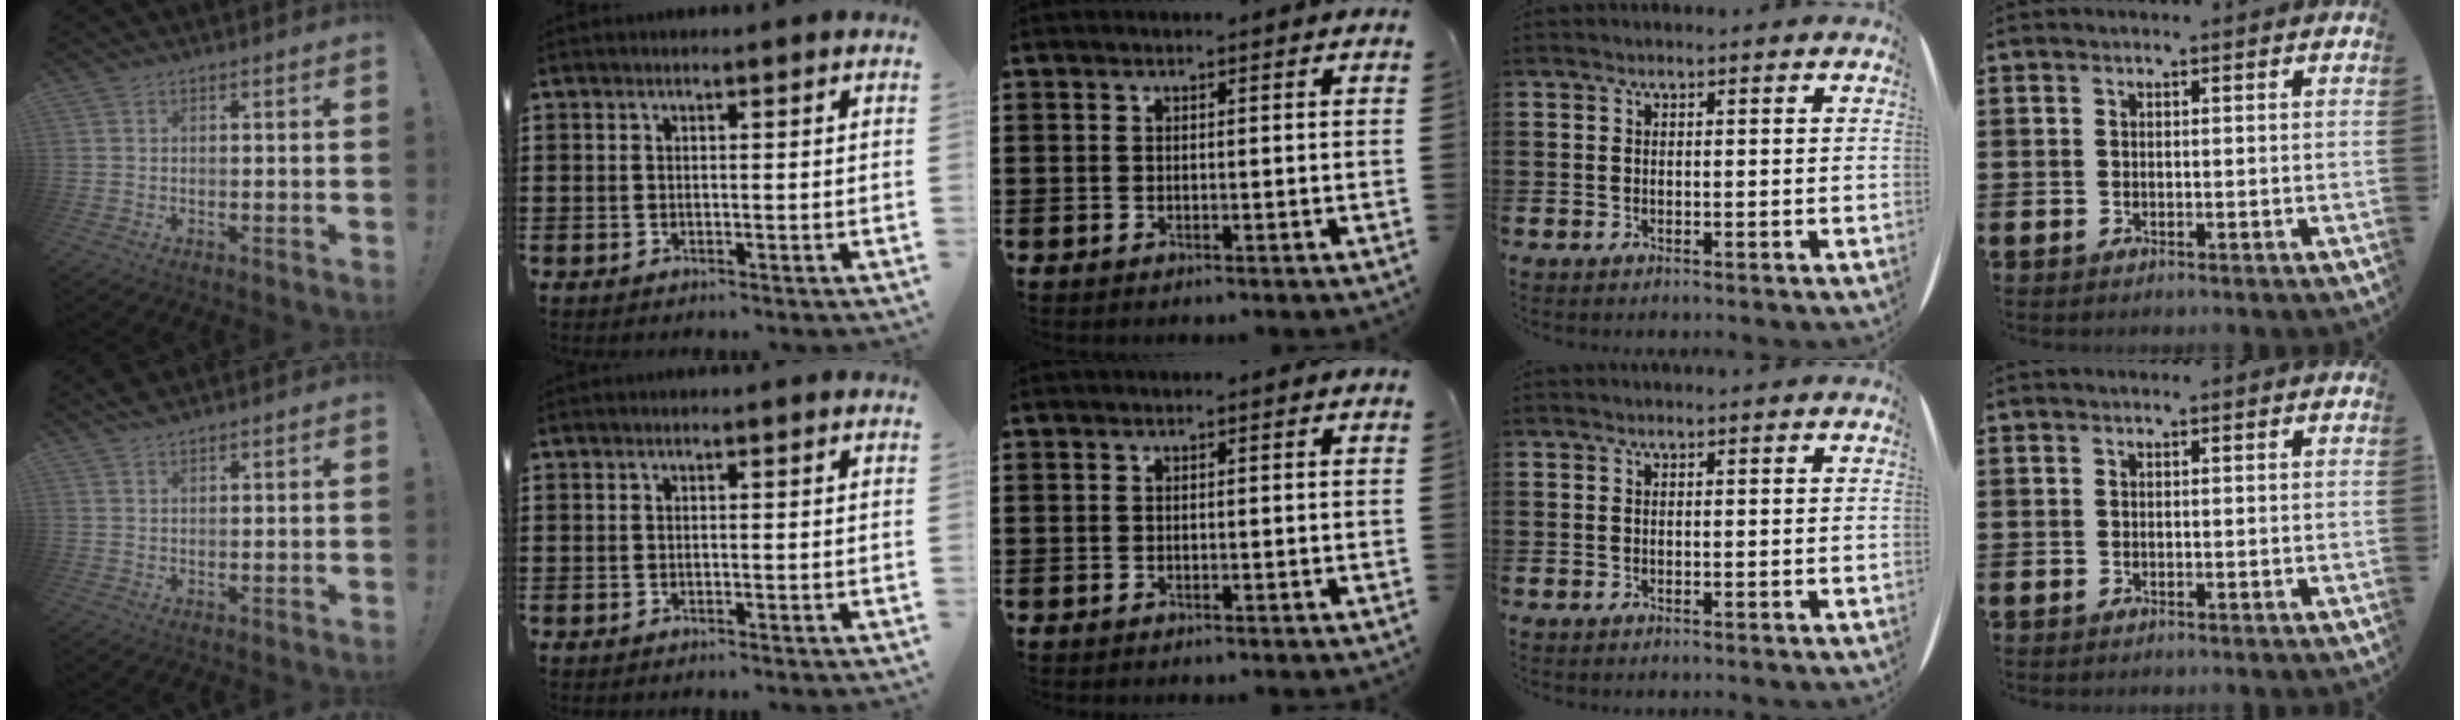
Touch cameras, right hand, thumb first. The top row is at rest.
{"thumb": {"total": 2.1, "force": [1.8, 0.7, 0.9], "torque": [-0.012, -0.008, 0.032]}}